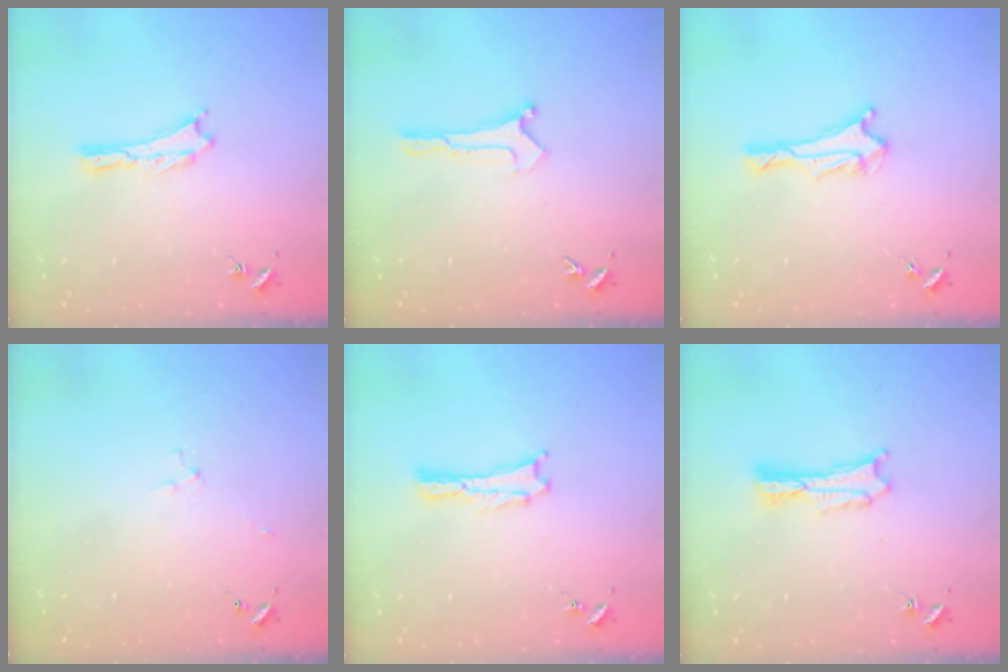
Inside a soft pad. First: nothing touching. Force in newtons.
{"total": 0.0}
{"total": 2.9, "press": 2.8, "slide": 0.7}
{"total": 2.9, "press": 2.9, "slide": 0.3}
{"total": 0.0}
{"total": 1.8, "press": 1.8, "slide": 0.3}